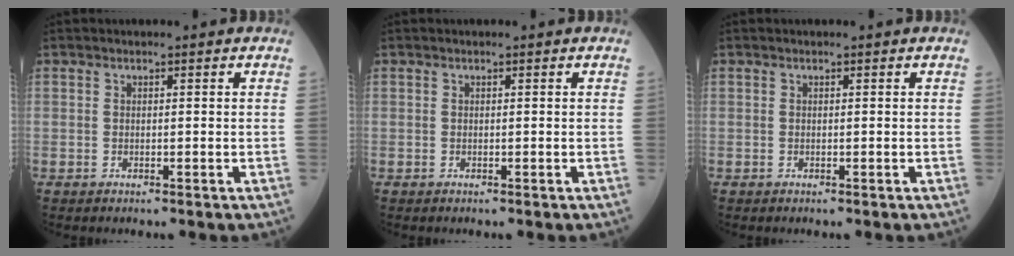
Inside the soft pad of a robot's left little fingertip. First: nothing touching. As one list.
[{"total": 0.0}, {"total": 0.0}]